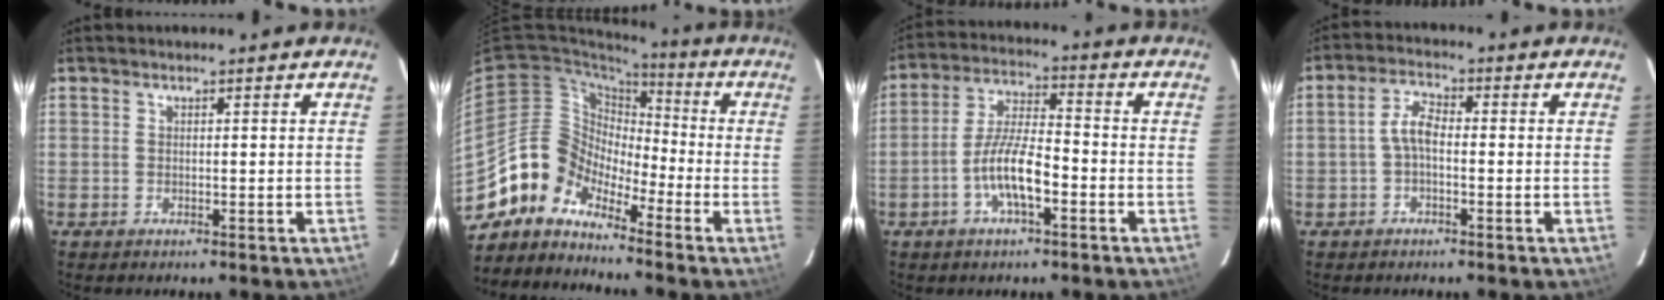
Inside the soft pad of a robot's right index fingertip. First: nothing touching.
{"total": 9.4, "force": [-7.1, 6.2, 0.4], "torque": [-0.011, 0.043, -0.161]}
{"total": 9.2, "force": [-3.8, 2.5, 8.0], "torque": [-0.164, 0.005, -0.069]}
{"total": 3.7, "force": [-0.9, 1.6, 3.2], "torque": [-0.069, 0.015, -0.019]}